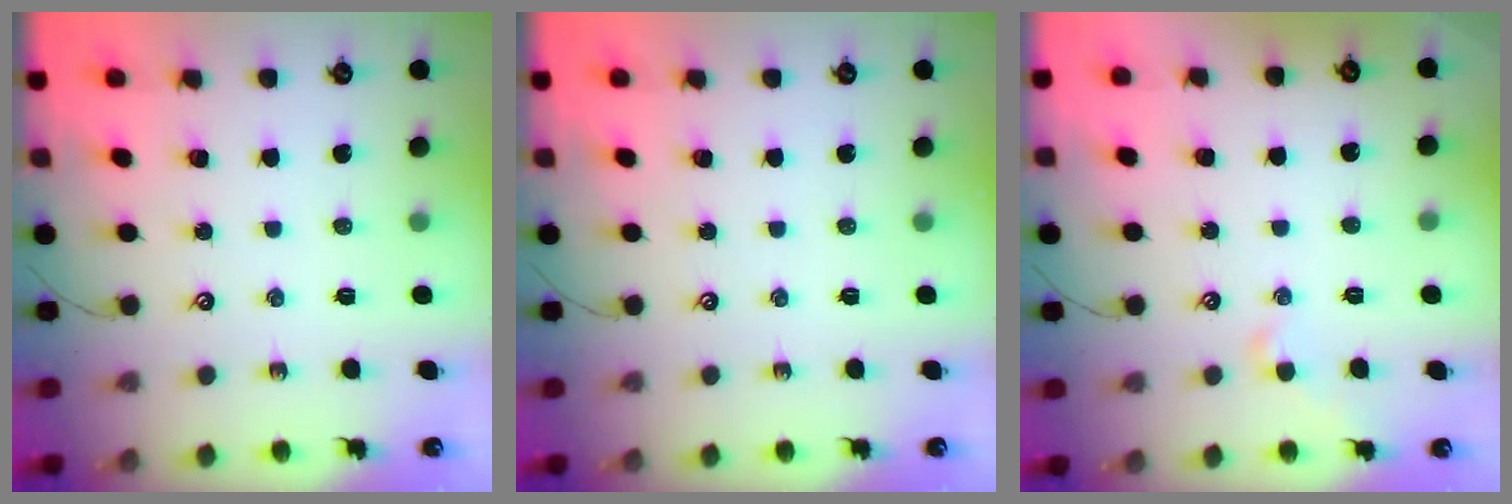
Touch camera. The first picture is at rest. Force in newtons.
{"total": 0.0}
{"total": 0.8, "press": 0.7, "slide": 0.5}